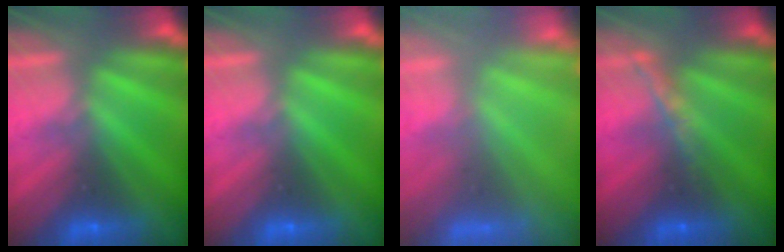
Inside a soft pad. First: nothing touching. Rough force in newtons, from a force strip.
{"total": 0.0}
{"total": 7.5}
{"total": 1.4}